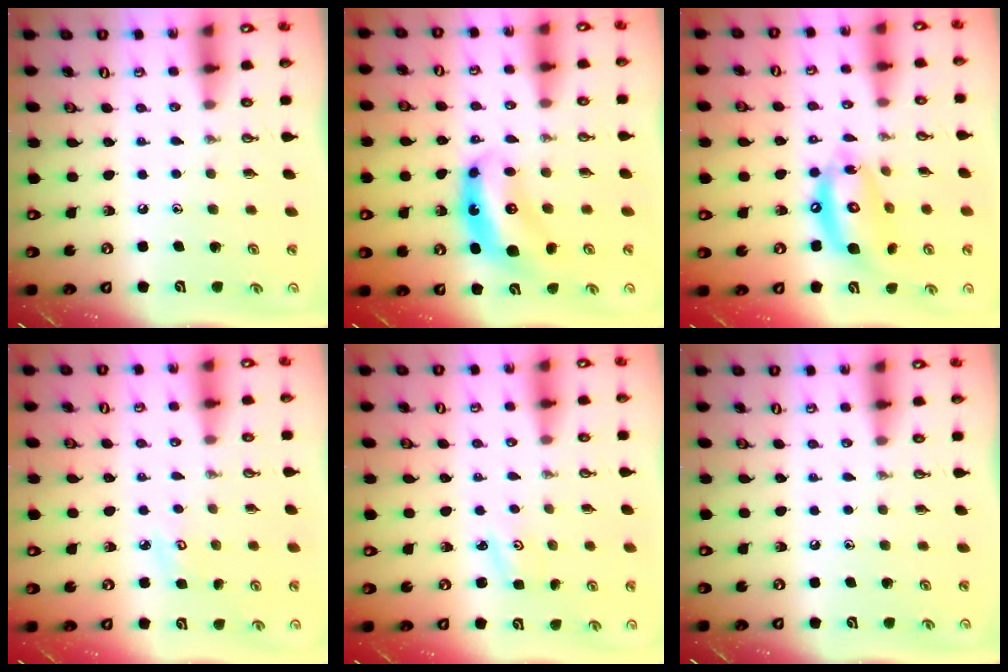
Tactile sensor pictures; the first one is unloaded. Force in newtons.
{"total": 7.9, "press": 7.9, "slide": 0.5}
{"total": 14.4, "press": 14.3, "slide": 1.7}
{"total": 4.1, "press": 4.1, "slide": 0.4}
{"total": 2.2, "press": 2.2, "slide": 0.3}
{"total": 0.0}